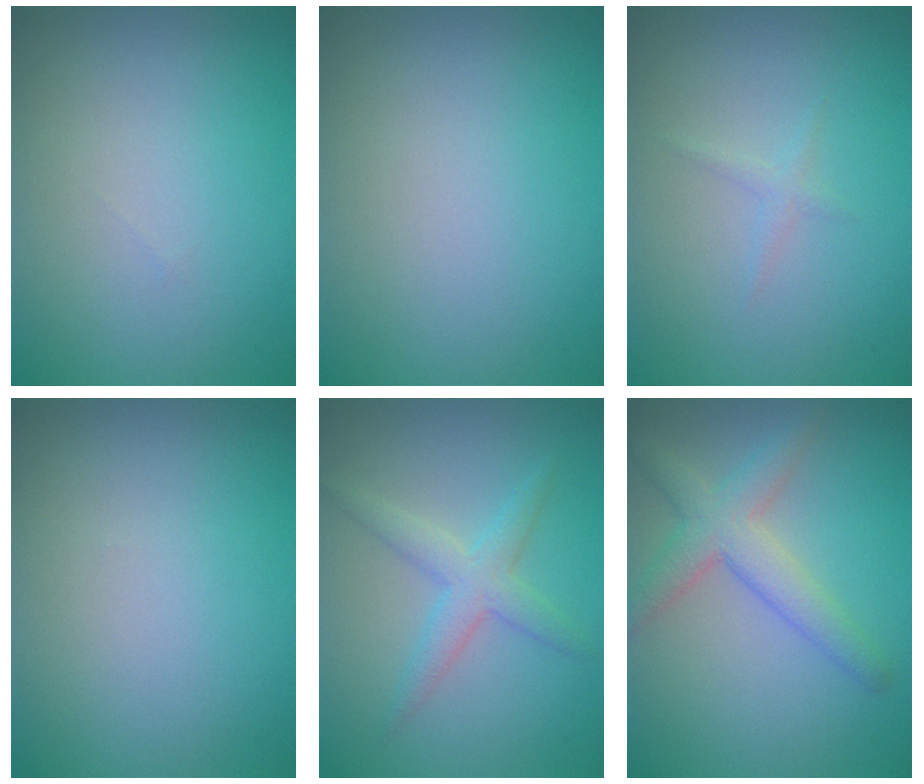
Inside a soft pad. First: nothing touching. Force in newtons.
{"total": 0.0}
{"total": 0.8, "press": 0.8, "slide": 0.0}
{"total": 0.0}
{"total": 2.9, "press": 2.9, "slide": 0.0}
{"total": 4.0, "press": 4.0, "slide": 0.1}